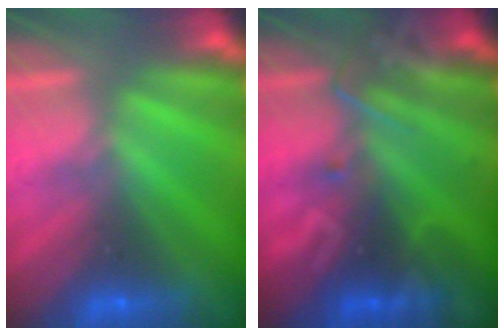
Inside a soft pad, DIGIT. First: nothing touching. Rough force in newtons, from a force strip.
{"total": 2.4}